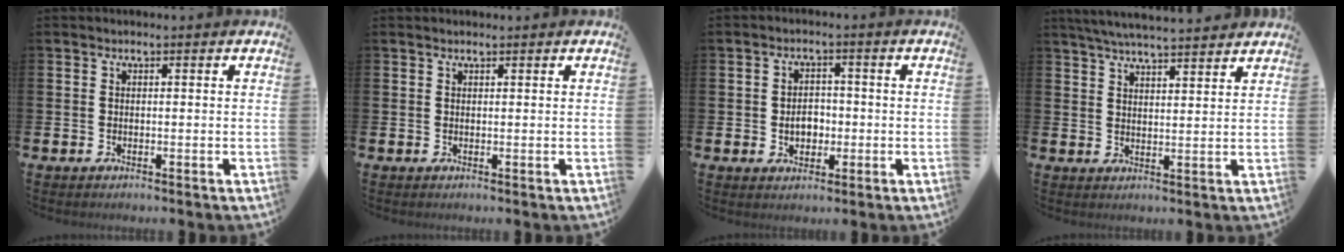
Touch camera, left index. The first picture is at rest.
{"total": 0.6, "force": [0.5, 0.1, 0.1], "torque": [-0.002, 0.002, 0.009]}
{"total": 3.4, "force": [-0.6, 2.6, 2.1], "torque": [-0.029, 0.000, -0.019]}
{"total": 5.3, "force": [5.1, 0.1, 1.1], "torque": [-0.035, -0.020, 0.093]}